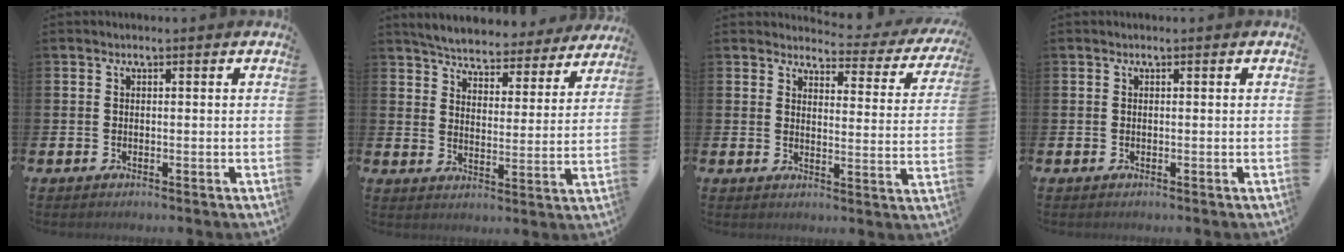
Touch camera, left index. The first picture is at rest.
{"total": 5.4, "force": [5.3, 0.7, 0.8], "torque": [-0.046, -0.039, 0.091]}
{"total": 2.7, "force": [2.4, 1.1, 0.5], "torque": [-0.024, -0.025, 0.033]}
{"total": 0.0}